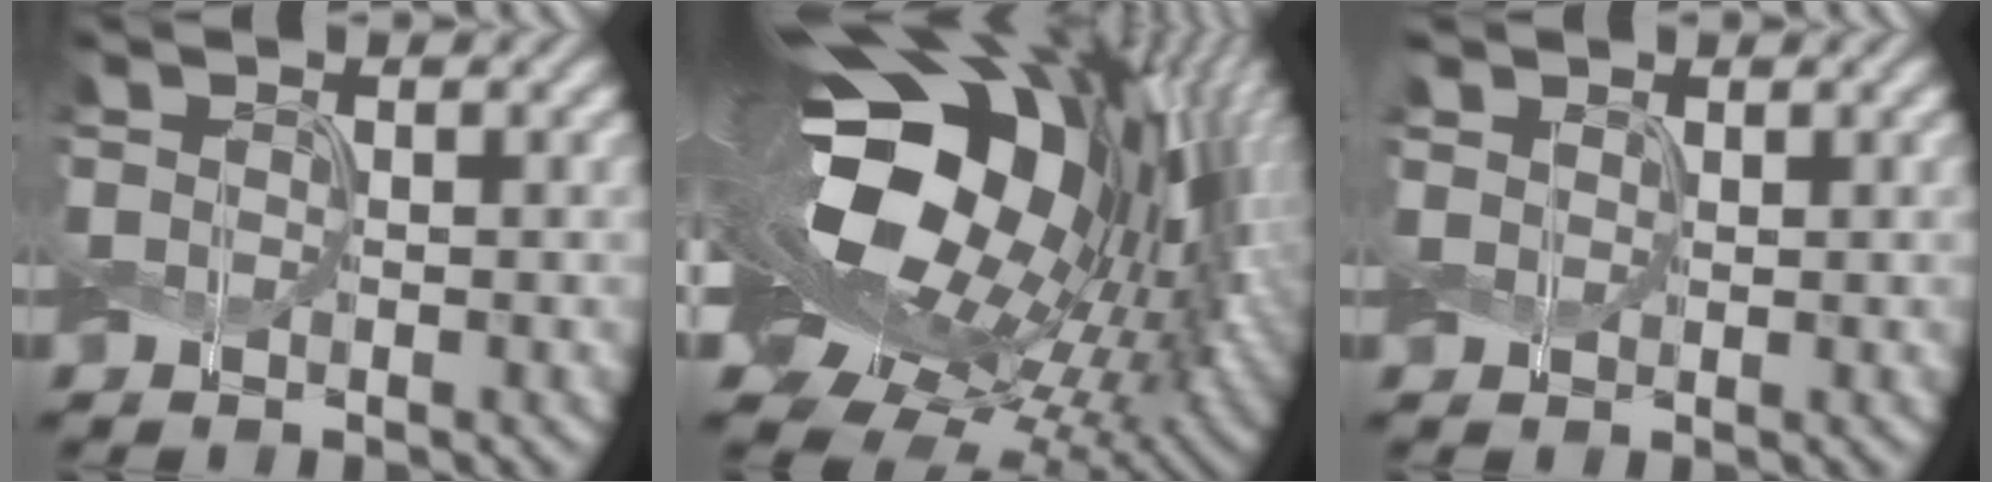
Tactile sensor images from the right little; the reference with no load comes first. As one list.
[{"total": 20.5, "force": [1.0, 12.7, 16.0], "torque": [-0.264, -0.028, 0.008]}, {"total": 1.1, "force": [0.7, 0.7, 0.2], "torque": [-0.009, 0.003, 0.013]}]